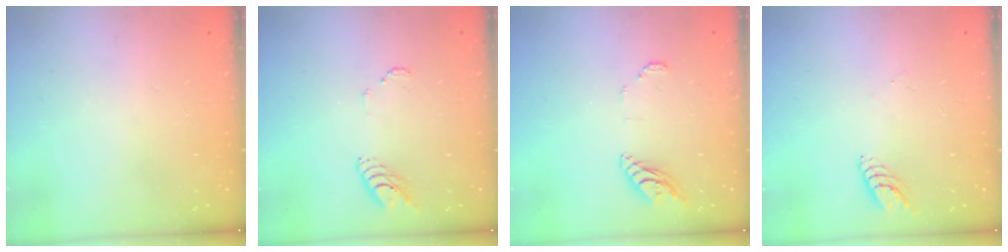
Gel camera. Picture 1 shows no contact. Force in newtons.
{"total": 5.8, "press": 5.8, "slide": 0.4}
{"total": 7.9, "press": 7.8, "slide": 0.5}
{"total": 6.4, "press": 6.3, "slide": 0.4}